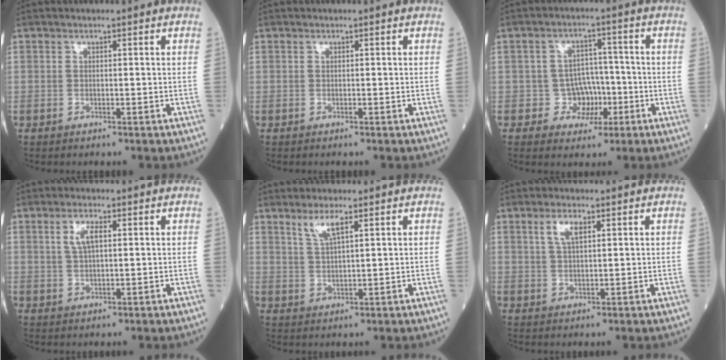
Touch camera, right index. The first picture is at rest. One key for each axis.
{"total": 0.0}
{"total": 5.0, "fx": -1.5, "fy": 4.7, "fz": 1.0, "tx": -0.002, "ty": 0.015, "tz": -0.019}
{"total": 3.7, "fx": 1.2, "fy": 1.1, "fz": 3.3, "tx": -0.070, "ty": 0.006, "tz": 0.026}
{"total": 3.9, "fx": 2.4, "fy": 0.5, "fz": 3.0, "tx": -0.065, "ty": 0.001, "tz": 0.049}
{"total": 3.5, "fx": 1.7, "fy": 1.2, "fz": 2.8, "tx": -0.062, "ty": 0.007, "tz": 0.037}